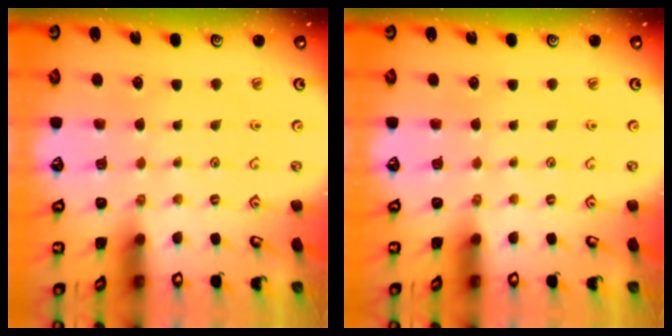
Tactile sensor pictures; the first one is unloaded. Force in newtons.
{"total": 0.0}